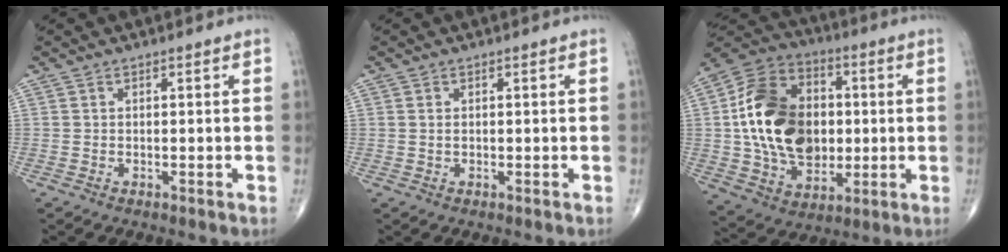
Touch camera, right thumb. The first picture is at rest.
{"total": 0.7, "force": [0.2, 0.4, 0.5], "torque": [-0.014, 0.001, 0.006]}
{"total": 21.6, "force": [0.9, 15.4, 15.2], "torque": [-0.248, 0.012, 0.022]}